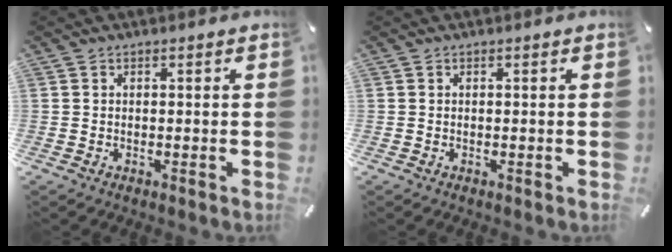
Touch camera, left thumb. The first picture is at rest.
{"total": 0.0}